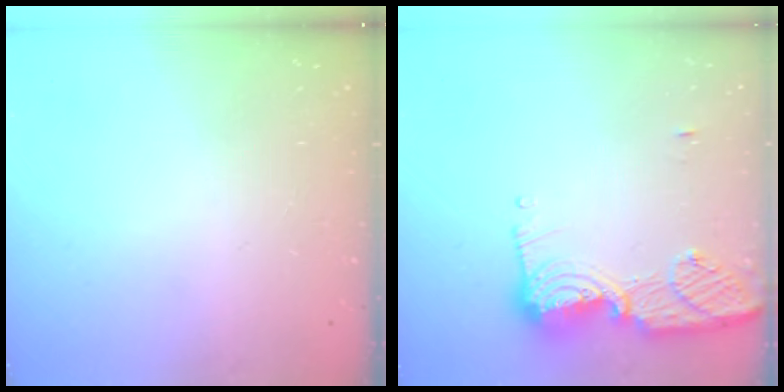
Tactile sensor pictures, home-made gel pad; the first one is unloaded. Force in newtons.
{"total": 12.0, "press": 12.0, "slide": 1.1}